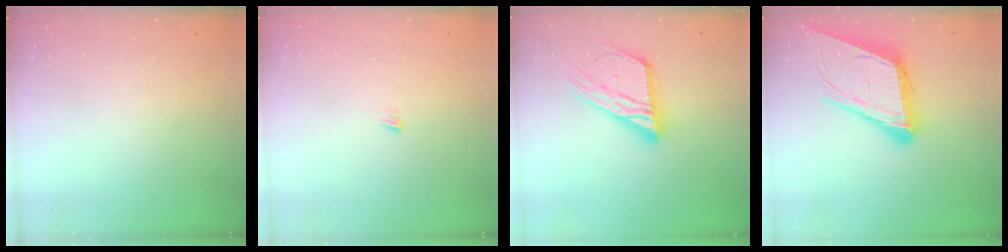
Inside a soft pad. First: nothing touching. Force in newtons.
{"total": 3.0, "press": 3.0, "slide": 0.3}
{"total": 18.7, "press": 18.6, "slide": 1.8}
{"total": 18.1, "press": 17.5, "slide": 4.3}